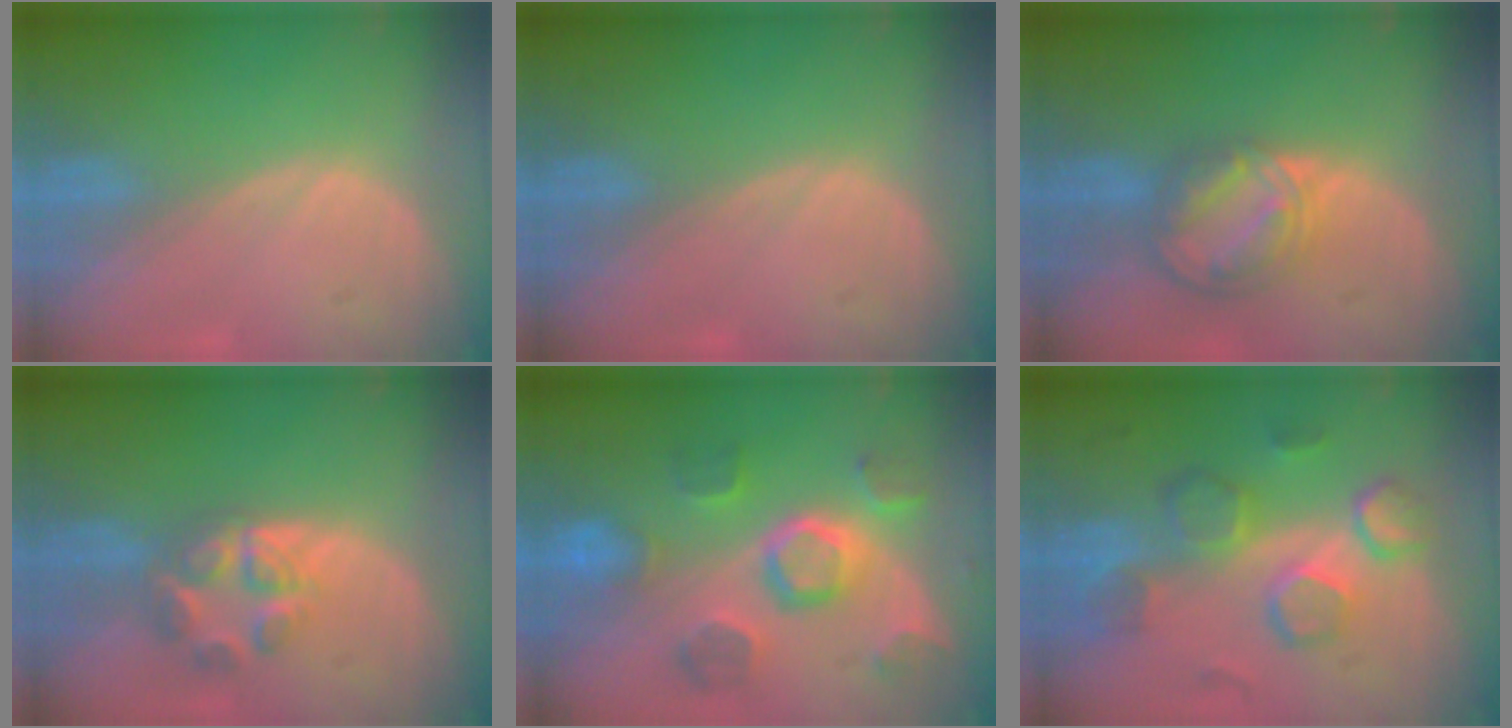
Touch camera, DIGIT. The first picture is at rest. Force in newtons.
{"total": 0.0}
{"total": 8.3, "press": 7.1, "slide": 4.4}
{"total": 6.4, "press": 5.6, "slide": 3.1}
{"total": 10.1, "press": 9.4, "slide": 3.8}
{"total": 10.3, "press": 9.1, "slide": 4.9}